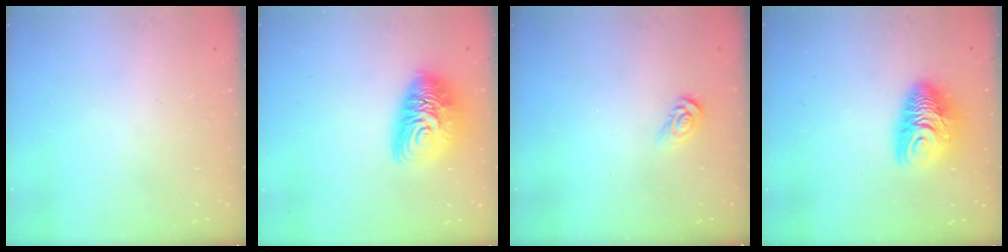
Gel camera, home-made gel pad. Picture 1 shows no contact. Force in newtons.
{"total": 13.6, "press": 13.6, "slide": 1.3}
{"total": 3.8, "press": 3.7, "slide": 0.5}
{"total": 10.9, "press": 10.8, "slide": 1.2}